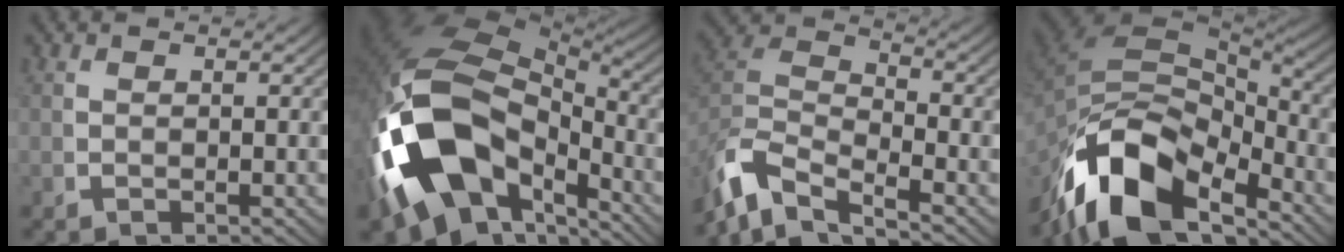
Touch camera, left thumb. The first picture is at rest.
{"total": 21.9, "force": [-2.3, 14.3, 16.3], "torque": [-0.363, -0.072, -0.002]}
{"total": 9.8, "force": [-3.0, 6.6, 6.6], "torque": [-0.154, -0.042, -0.041]}
{"total": 17.6, "force": [-3.4, 11.2, 13.2], "torque": [-0.255, -0.047, -0.032]}